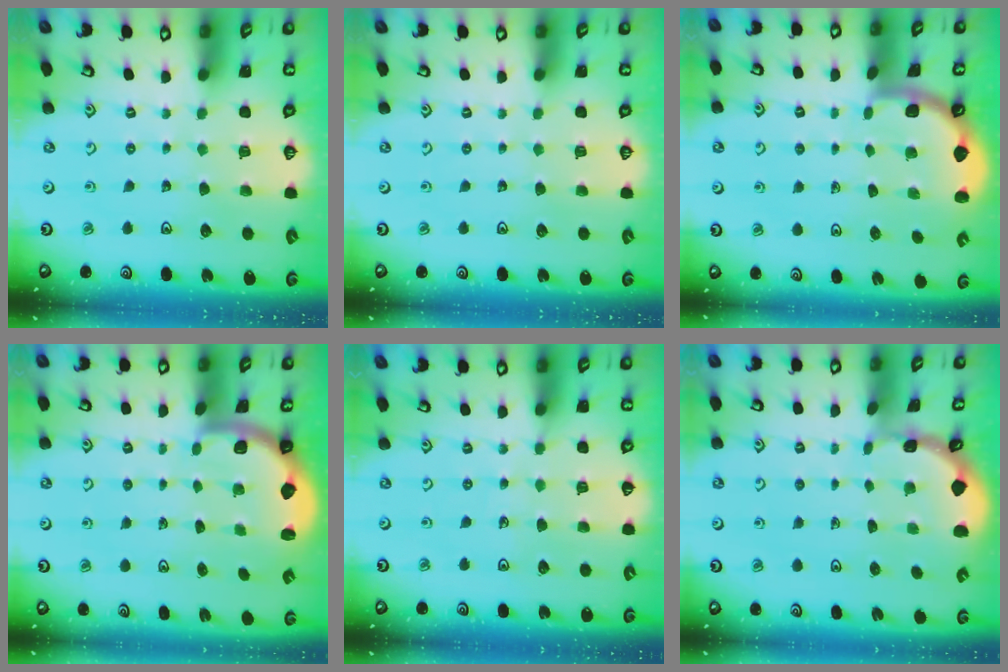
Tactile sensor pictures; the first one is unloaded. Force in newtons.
{"total": 0.0}
{"total": 1.7, "press": 1.7, "slide": 0.0}
{"total": 1.9, "press": 1.8, "slide": 0.5}
{"total": 4.4, "press": 4.4, "slide": 0.6}
{"total": 0.7, "press": 0.7, "slide": 0.1}